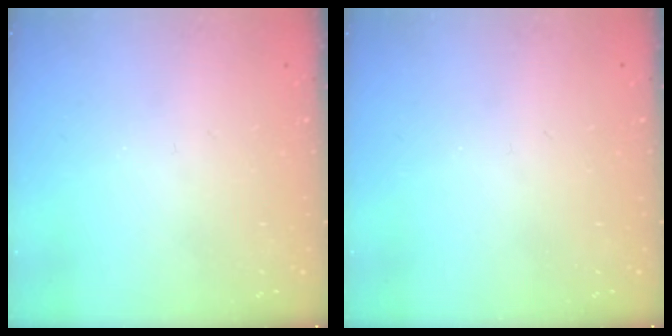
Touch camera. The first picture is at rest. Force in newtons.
{"total": 0.0}